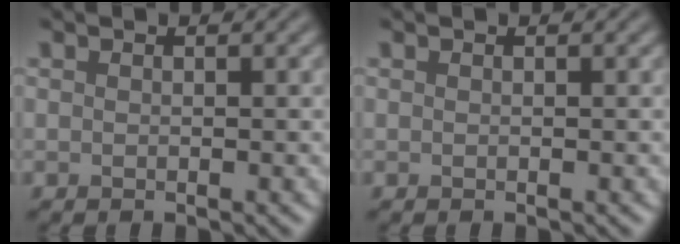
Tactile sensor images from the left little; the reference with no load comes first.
{"total": 0.0}